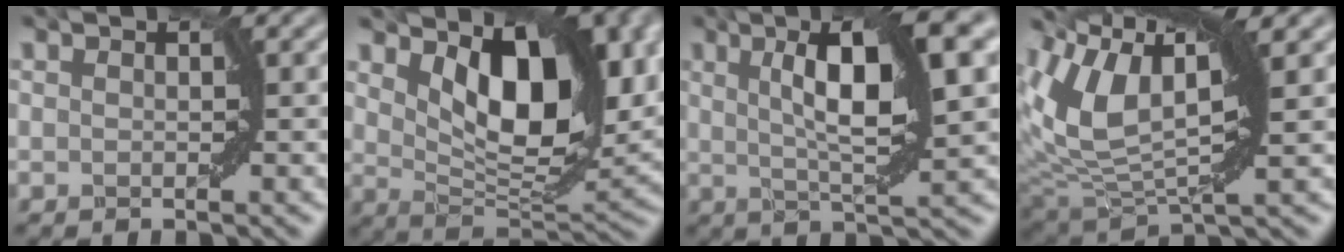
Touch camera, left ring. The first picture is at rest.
{"total": 10.1, "force": [3.5, 4.9, 8.1], "torque": [-0.126, -0.014, 0.061]}
{"total": 9.9, "force": [3.1, 2.1, 9.1], "torque": [-0.132, 0.013, 0.051]}
{"total": 9.8, "force": [3.8, 4.1, 8.1], "torque": [-0.172, 0.008, 0.070]}